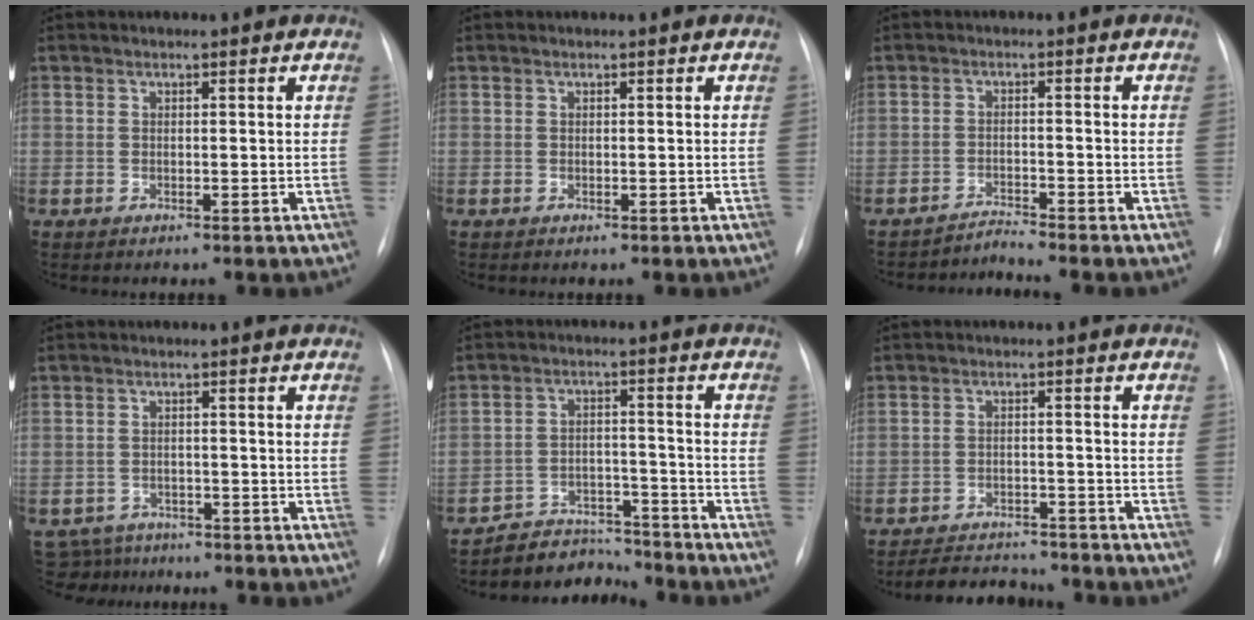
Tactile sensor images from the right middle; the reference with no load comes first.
{"total": 0.0}
{"total": 2.6, "force": [-2.2, -1.1, -0.8], "torque": [0.018, -0.013, -0.034]}
{"total": 5.0, "force": [-4.5, 2.2, -0.9], "torque": [0.018, 0.009, -0.067]}
{"total": 7.8, "force": [-7.5, 2.1, -0.4], "torque": [0.016, 0.025, -0.123]}
{"total": 7.9, "force": [-7.5, 2.0, 1.5], "torque": [-0.020, 0.003, -0.110]}